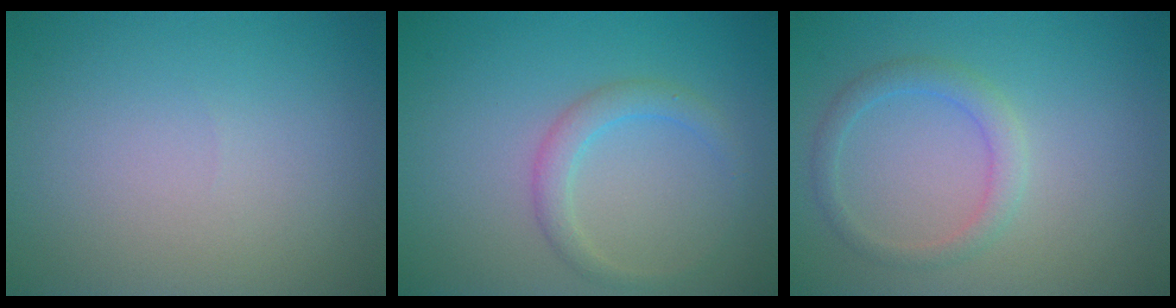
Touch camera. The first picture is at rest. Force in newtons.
{"total": 2.1, "press": 2.1, "slide": 0.1}
{"total": 2.1, "press": 2.0, "slide": 0.3}